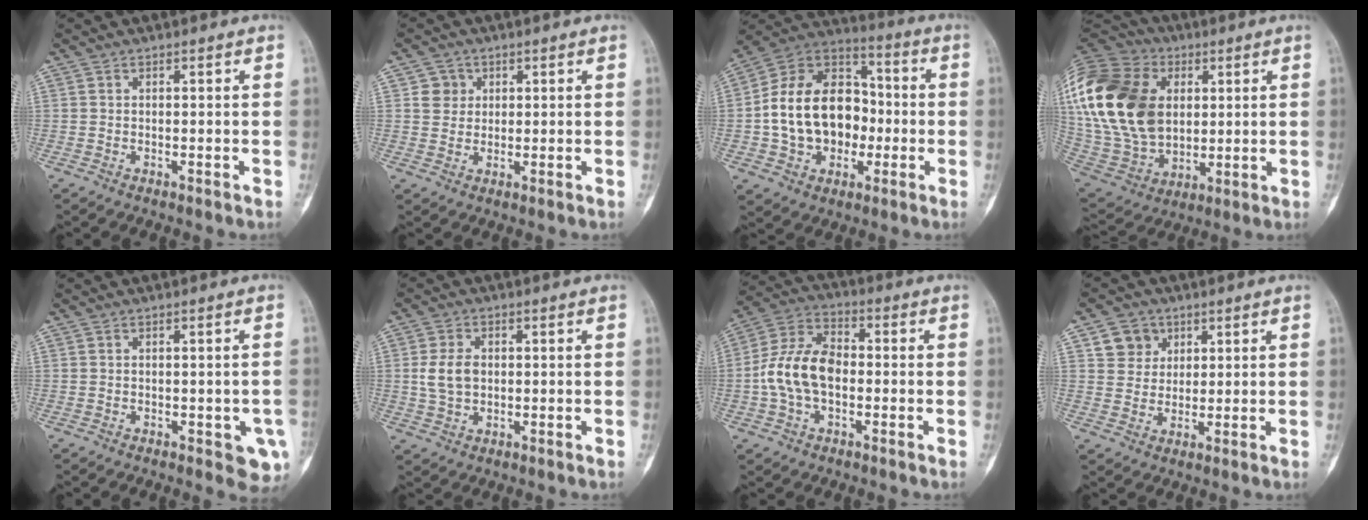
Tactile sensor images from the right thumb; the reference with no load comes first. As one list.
[{"total": 3.6, "force": [1.2, 3.4, 0.5], "torque": [0.014, -0.002, 0.017]}, {"total": 20.7, "force": [-1.9, 15.3, 13.9], "torque": [-0.201, 0.042, -0.030]}, {"total": 31.3, "force": [5.9, 22.1, 21.3], "torque": [-0.456, 0.017, 0.121]}, {"total": 5.3, "force": [-1.7, 2.3, 4.5], "torque": [-0.034, -0.002, -0.015]}, {"total": 5.7, "force": [0.4, 4.1, 4.0], "torque": [-0.072, 0.003, 0.011]}, {"total": 12.4, "force": [-1.2, 7.8, 9.5], "torque": [-0.181, 0.035, -0.031]}, {"total": 5.9, "force": [2.6, 5.2, 1.2], "torque": [0.006, -0.009, 0.046]}]